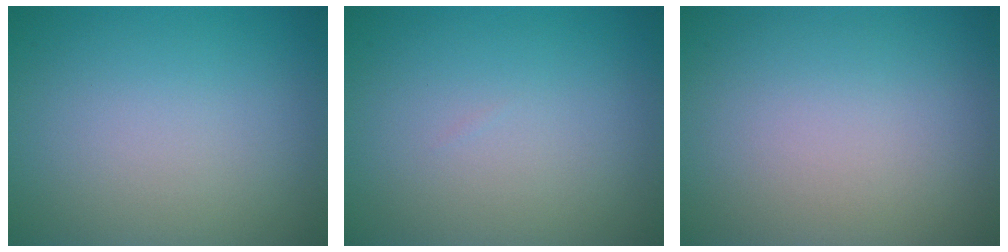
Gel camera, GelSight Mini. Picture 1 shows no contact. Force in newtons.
{"total": 0.0}
{"total": 0.0}